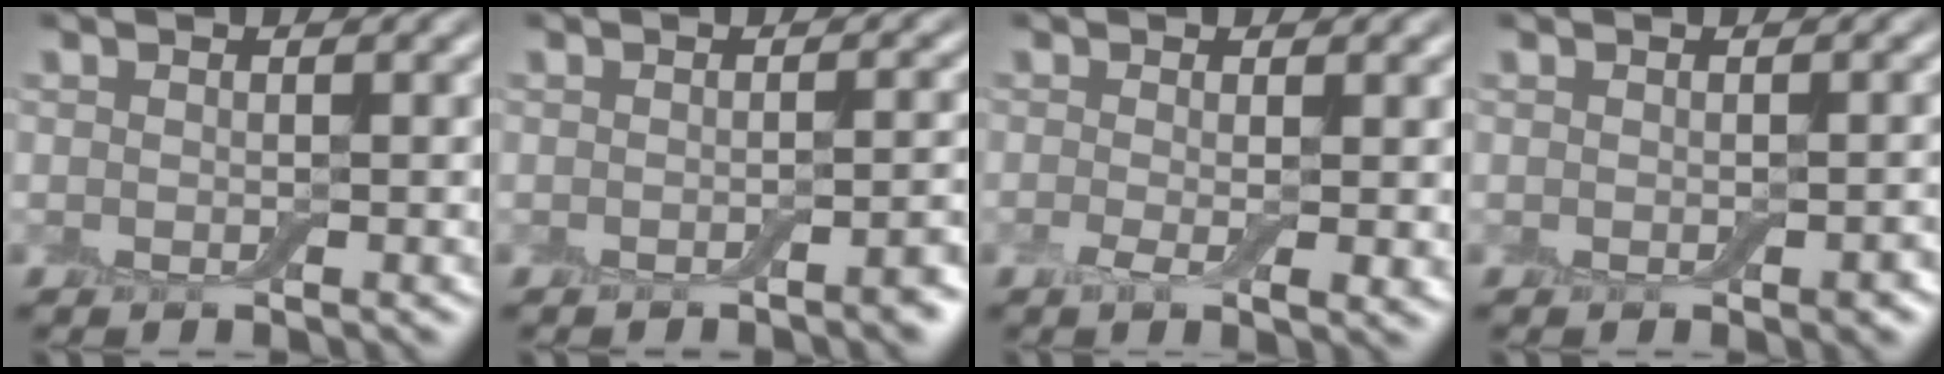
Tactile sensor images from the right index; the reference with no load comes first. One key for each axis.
{"total": 1.9, "fx": -1.0, "fy": 0.5, "fz": 1.6, "tx": -0.015, "ty": 0.004, "tz": -0.018}
{"total": 2.8, "fx": -0.2, "fy": 0.7, "fz": 2.7, "tx": -0.049, "ty": -0.009, "tz": -0.007}
{"total": 1.2, "fx": -0.4, "fy": 0.5, "fz": 1.0, "tx": -0.017, "ty": -0.002, "tz": -0.003}